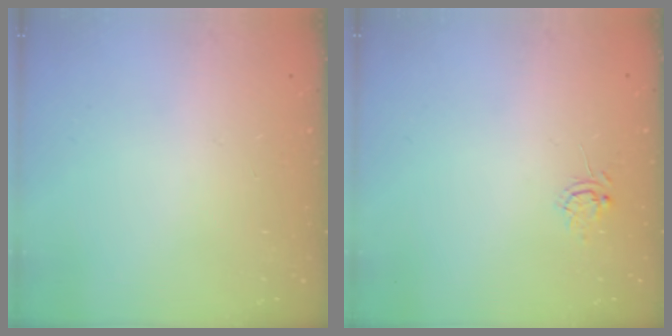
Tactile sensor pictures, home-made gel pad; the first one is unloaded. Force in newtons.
{"total": 4.0, "press": 4.0, "slide": 0.2}